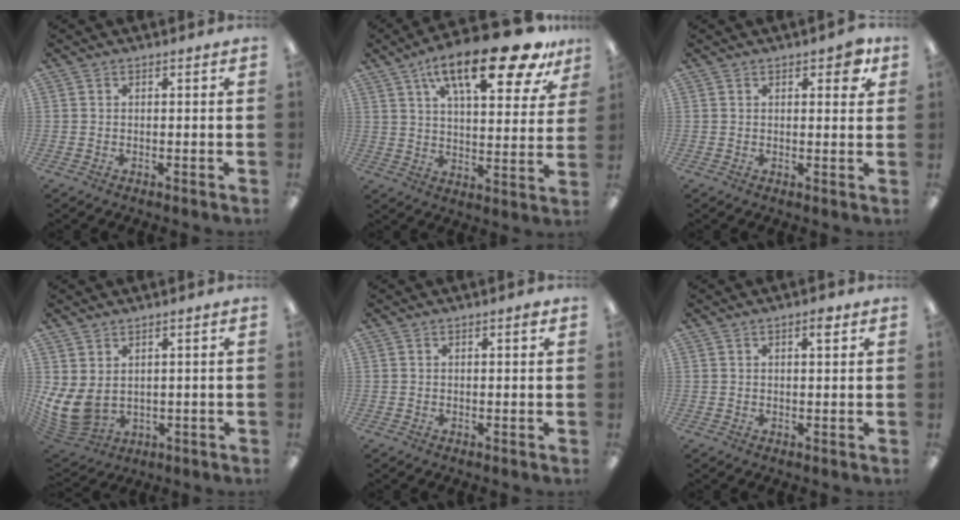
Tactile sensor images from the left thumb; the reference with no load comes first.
{"total": 22.0, "force": [13.2, 7.3, 16.0], "torque": [-0.239, -0.066, 0.206]}
{"total": 4.3, "force": [2.3, 1.9, 3.2], "torque": [-0.043, -0.003, 0.035]}
{"total": 7.8, "force": [1.6, 5.0, 5.8], "torque": [-0.148, -0.023, 0.032]}
{"total": 1.2, "force": [0.7, 0.2, 1.0], "torque": [-0.012, -0.002, 0.009]}
{"total": 2.6, "force": [1.5, 0.8, 2.0], "torque": [-0.027, -0.003, 0.021]}